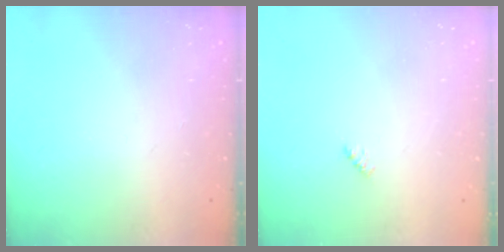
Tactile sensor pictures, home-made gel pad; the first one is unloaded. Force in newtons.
{"total": 2.4, "press": 2.4, "slide": 0.4}